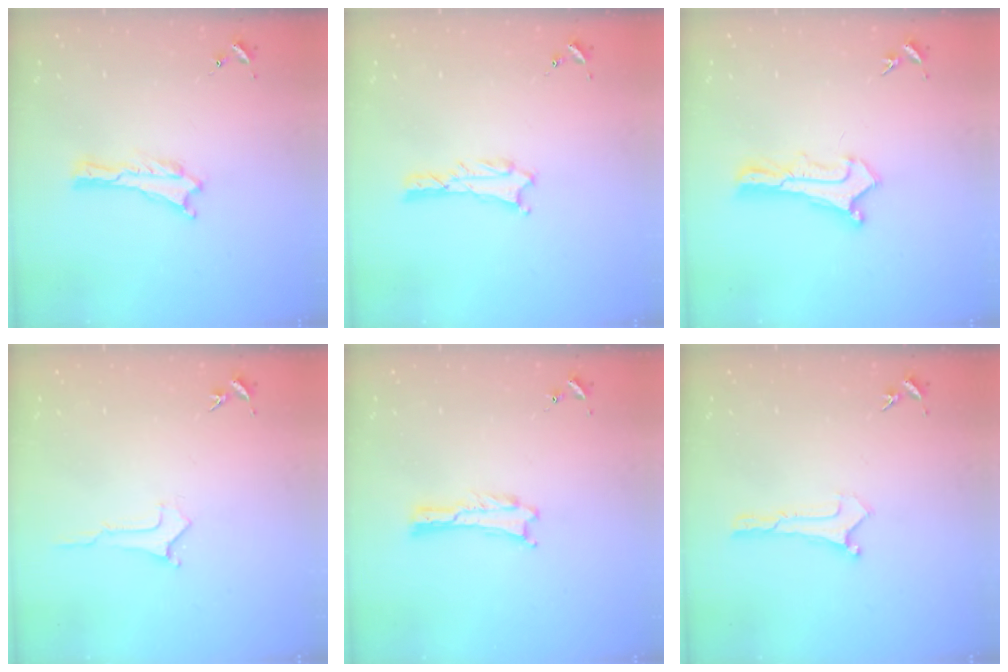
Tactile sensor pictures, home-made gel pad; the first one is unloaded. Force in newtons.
{"total": 1.0, "press": 1.0, "slide": 0.1}
{"total": 1.1, "press": 1.1, "slide": 0.1}
{"total": 0.0}
{"total": 0.0}
{"total": 0.0}